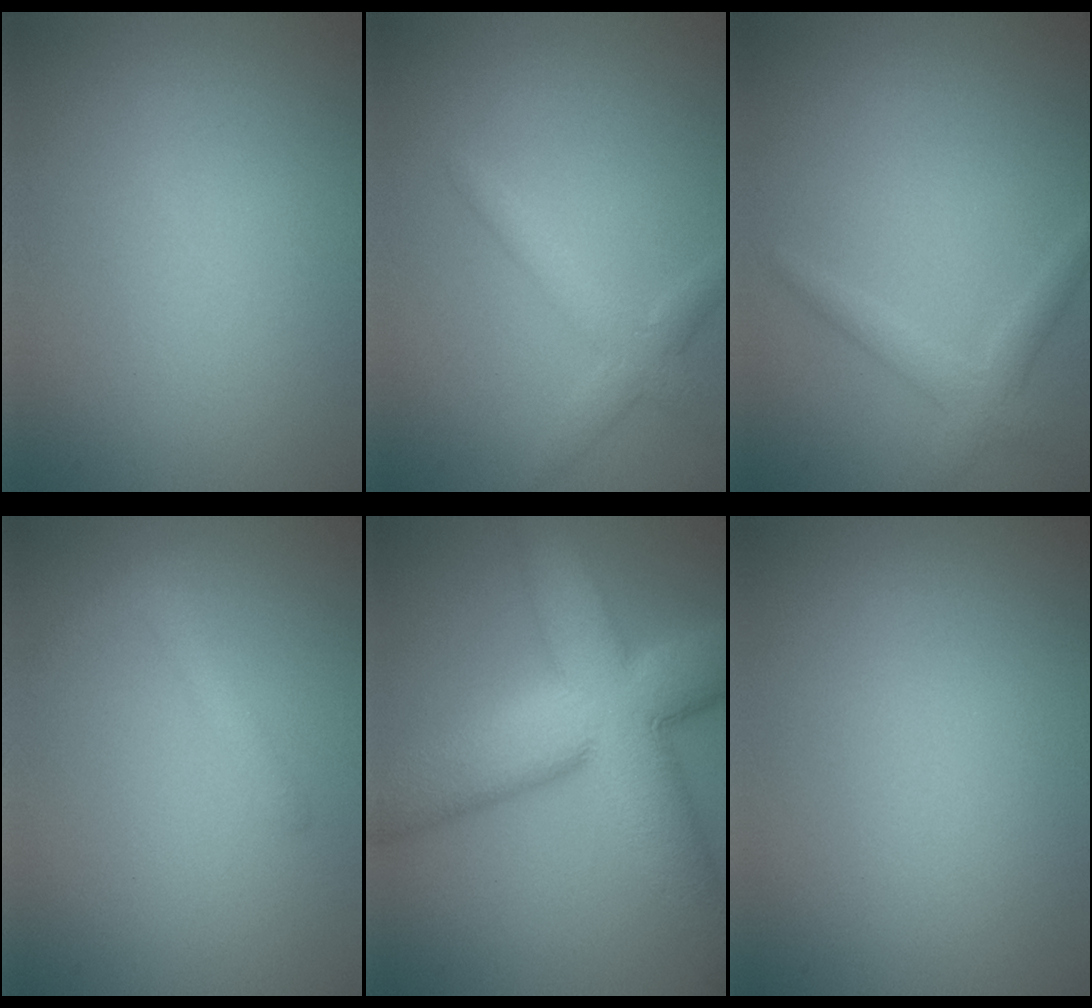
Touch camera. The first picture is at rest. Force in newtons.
{"total": 2.5, "press": 2.5, "slide": 0.2}
{"total": 1.9, "press": 1.9, "slide": 0.0}
{"total": 1.5, "press": 1.5, "slide": 0.1}
{"total": 12.8, "press": 12.8, "slide": 0.7}
{"total": 0.0}